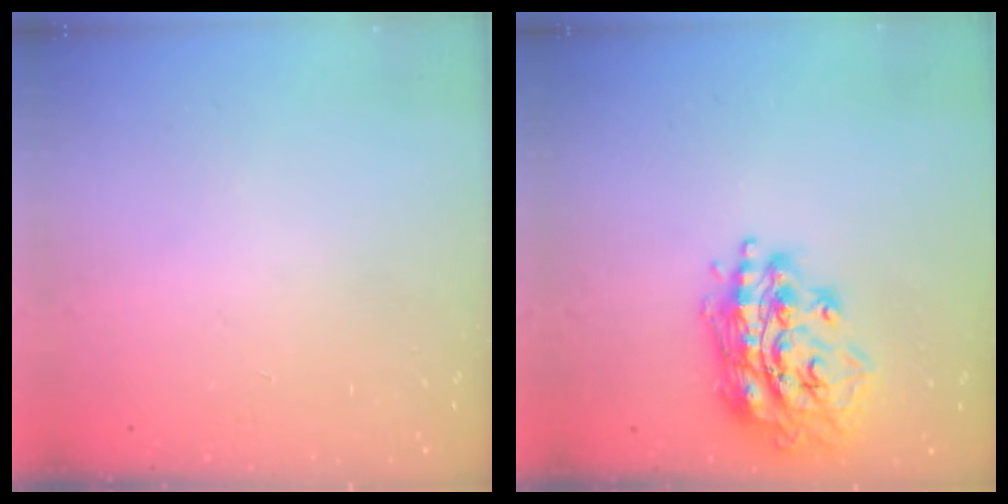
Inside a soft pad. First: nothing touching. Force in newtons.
{"total": 17.4, "press": 17.4, "slide": 1.4}